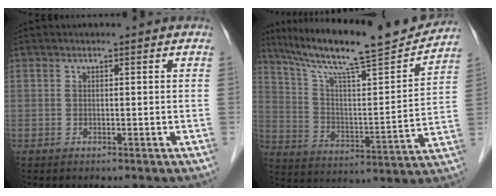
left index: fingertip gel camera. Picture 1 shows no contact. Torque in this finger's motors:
{"motor_torque": [0.00, -0.17, 0.22, 0.10]}